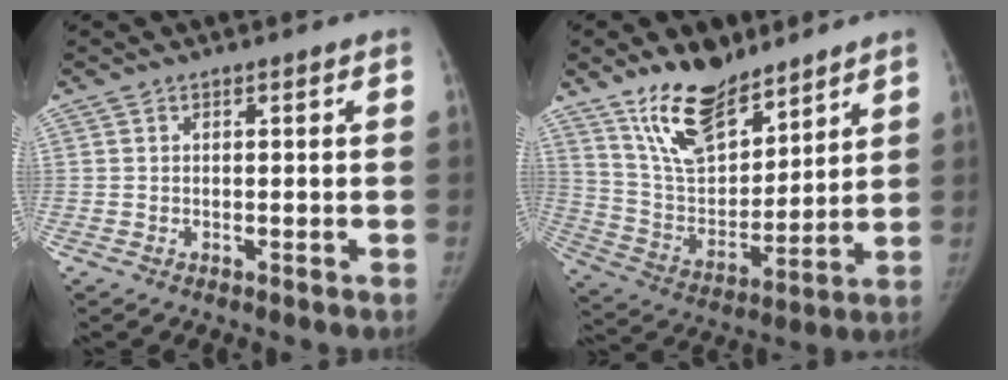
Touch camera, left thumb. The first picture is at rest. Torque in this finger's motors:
{"motor_torque": [0.09, 0.08, 1.44, -1.33, 0.07]}